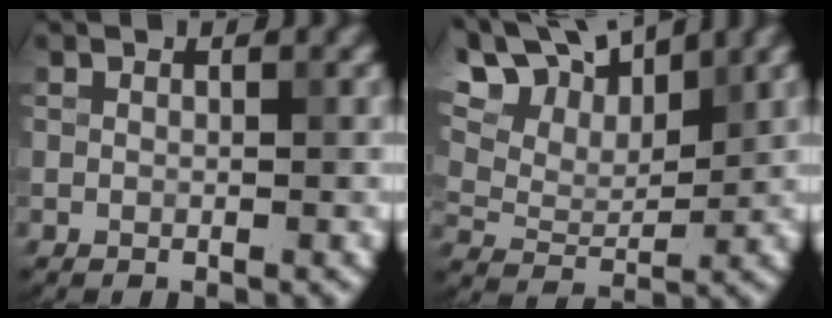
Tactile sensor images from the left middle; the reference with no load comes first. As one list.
[{"total": 10.1, "force": [6.8, 4.8, 5.7], "torque": [-0.129, 0.033, 0.099]}]